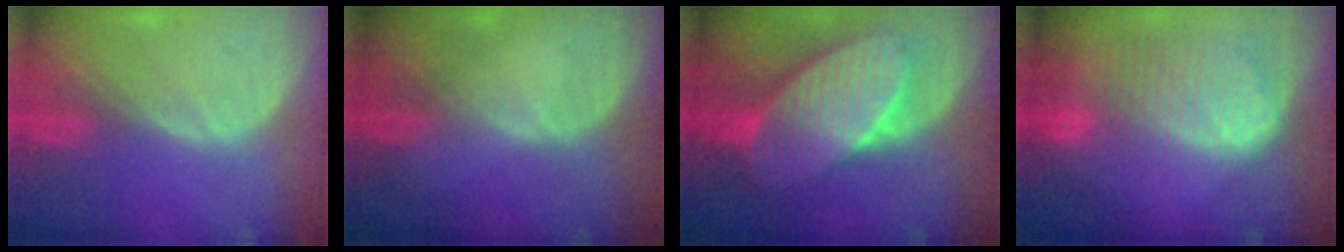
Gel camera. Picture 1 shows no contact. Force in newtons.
{"total": 0.7, "press": 0.5, "slide": 0.5}
{"total": 10.9, "press": 10.9, "slide": 0.7}
{"total": 10.5, "press": 9.1, "slide": 5.2}